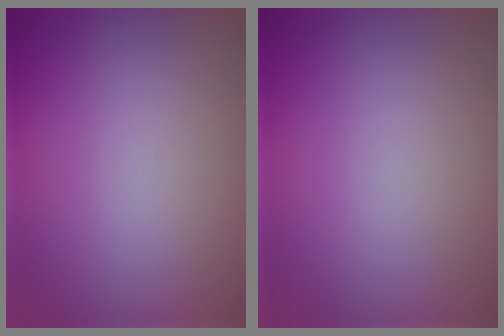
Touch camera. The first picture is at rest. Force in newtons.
{"total": 0.0}